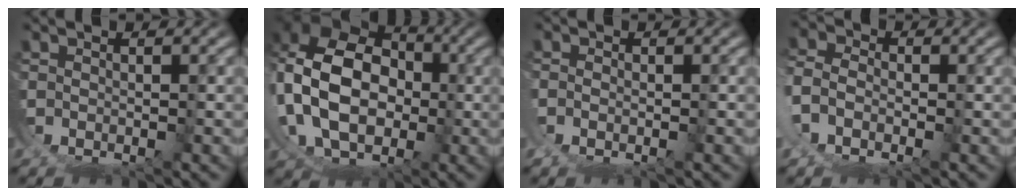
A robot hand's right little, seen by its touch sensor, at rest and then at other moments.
{"total": 12.4, "force": [3.0, 10.0, 6.7], "torque": [-0.169, -0.024, 0.049]}
{"total": 0.9, "force": [-0.1, 0.4, 0.9], "torque": [-0.016, -0.006, 0.001]}
{"total": 2.9, "force": [-1.0, 2.3, 1.5], "torque": [-0.053, -0.012, -0.013]}